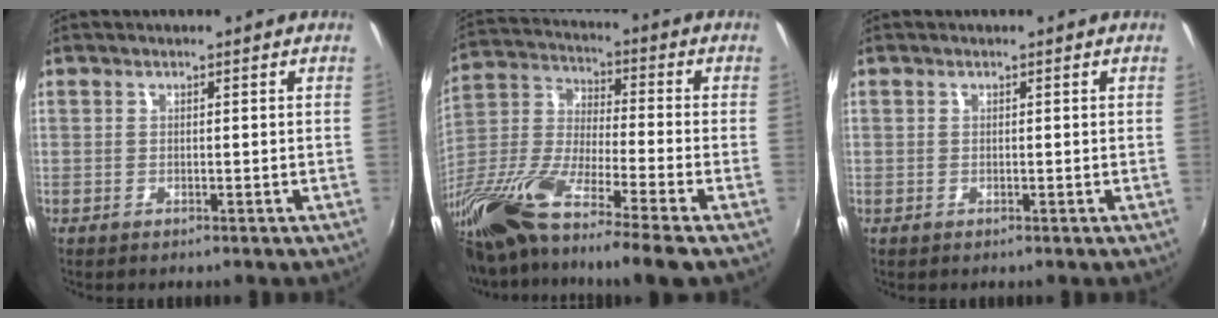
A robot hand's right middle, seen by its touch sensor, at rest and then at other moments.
{"total": 22.4, "force": [-15.7, 1.9, 15.9], "torque": [-0.287, -0.058, -0.290]}
{"total": 0.6, "force": [-0.1, 0.6, -0.1], "torque": [0.002, 0.000, -0.002]}